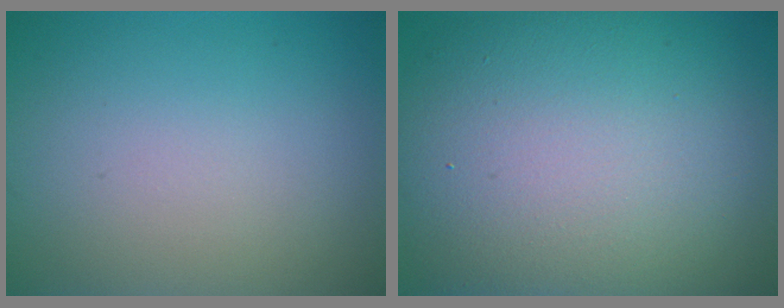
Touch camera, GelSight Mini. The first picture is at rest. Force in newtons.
{"total": 15.2, "press": 15.2, "slide": 0.5}